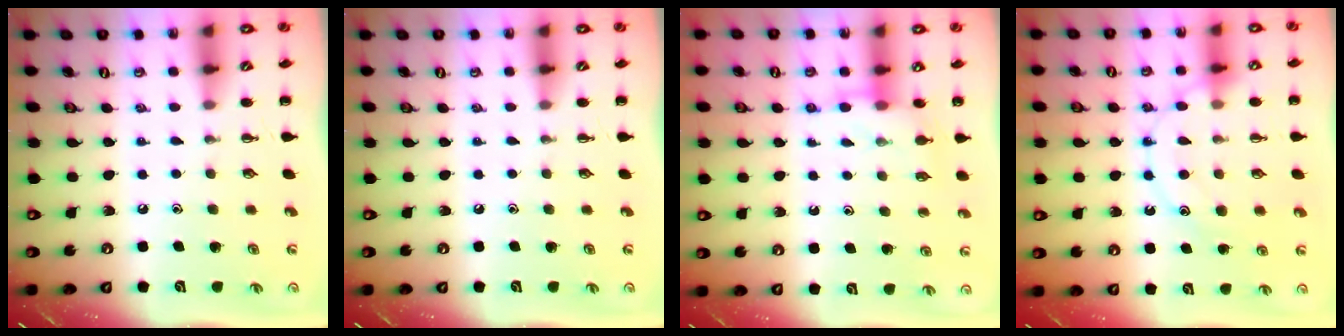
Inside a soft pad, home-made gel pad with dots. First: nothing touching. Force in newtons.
{"total": 0.0}
{"total": 7.9, "press": 7.8, "slide": 0.7}
{"total": 13.4, "press": 13.3, "slide": 0.9}